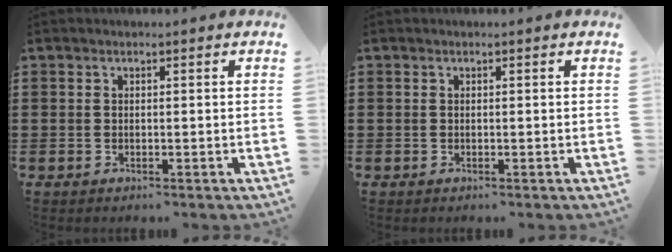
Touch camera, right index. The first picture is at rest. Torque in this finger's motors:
{"motor_torque": [0.00, 0.00, 0.00, 0.00]}